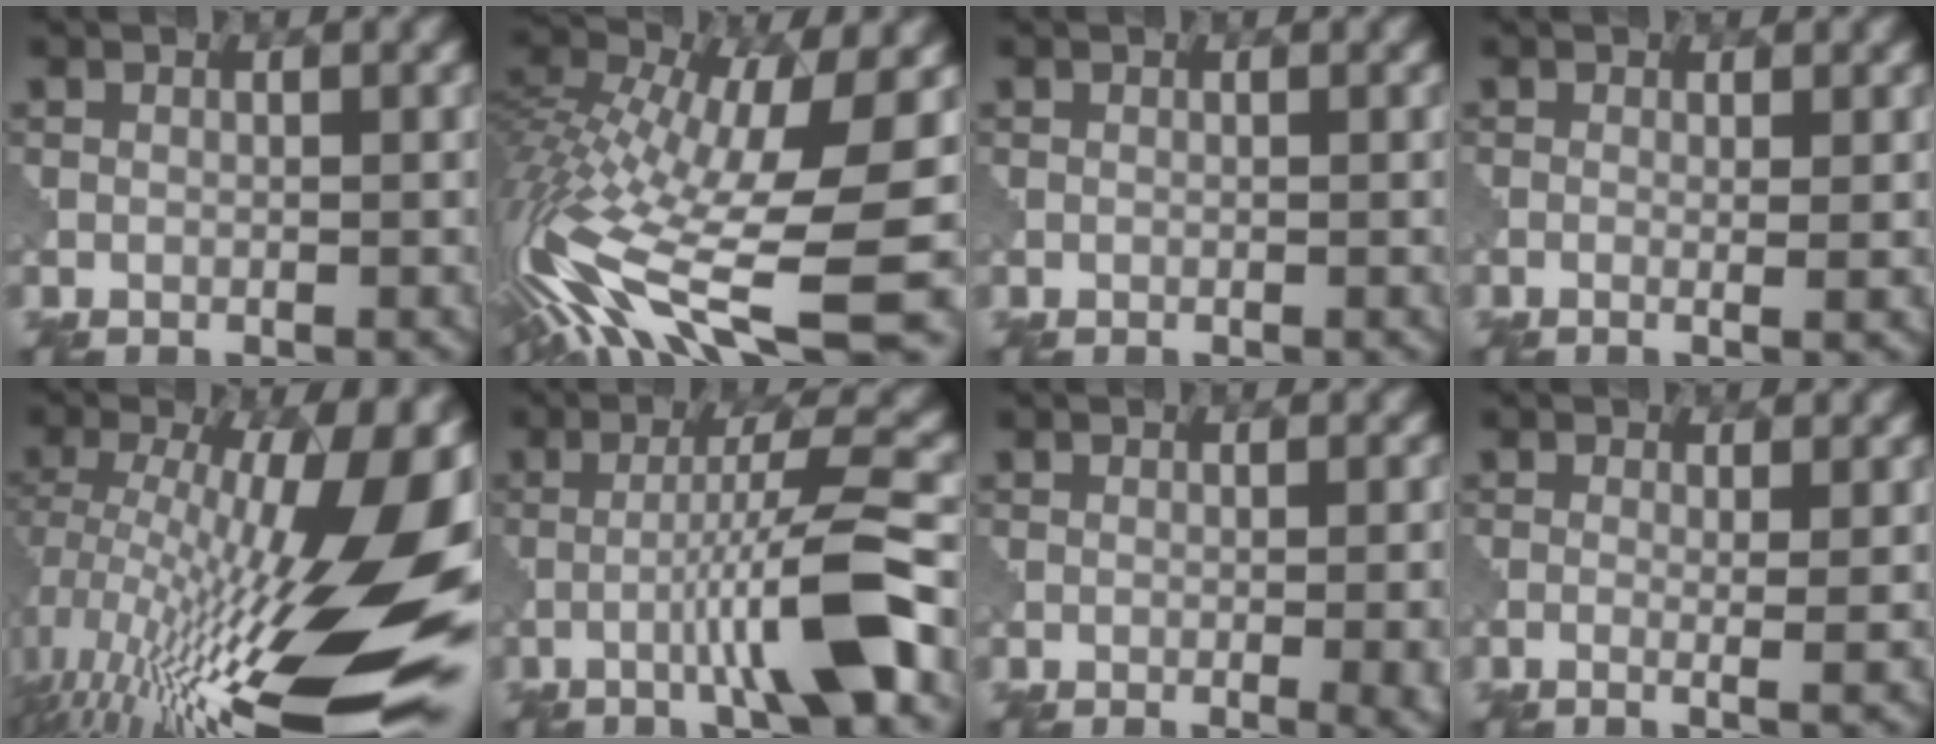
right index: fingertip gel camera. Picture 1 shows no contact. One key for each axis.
{"total": 15.0, "fx": -4.7, "fy": 4.8, "fz": 13.4, "tx": -0.279, "ty": 0.002, "tz": -0.080}
{"total": 0.0}
{"total": 1.6, "fx": 0.0, "fy": 0.5, "fz": 1.5, "tx": -0.021, "ty": -0.002, "tz": -0.006}
{"total": 18.7, "fx": -2.3, "fy": 5.6, "fz": 17.7, "tx": -0.286, "ty": 0.004, "tz": -0.043}
{"total": 7.3, "fx": -2.4, "fy": 0.4, "fz": 6.9, "tx": -0.108, "ty": 0.020, "tz": -0.050}
{"total": 4.9, "fx": -0.8, "fy": 2.0, "fz": 4.4, "tx": -0.028, "ty": 0.002, "tz": -0.006}
{"total": 2.6, "fx": 0.0, "fy": 0.9, "fz": 2.5, "tx": -0.028, "ty": 0.002, "tz": -0.011}